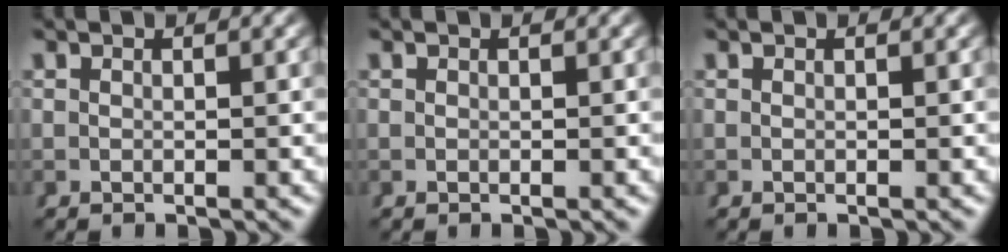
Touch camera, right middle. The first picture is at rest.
{"total": 0.0}
{"total": 0.0}